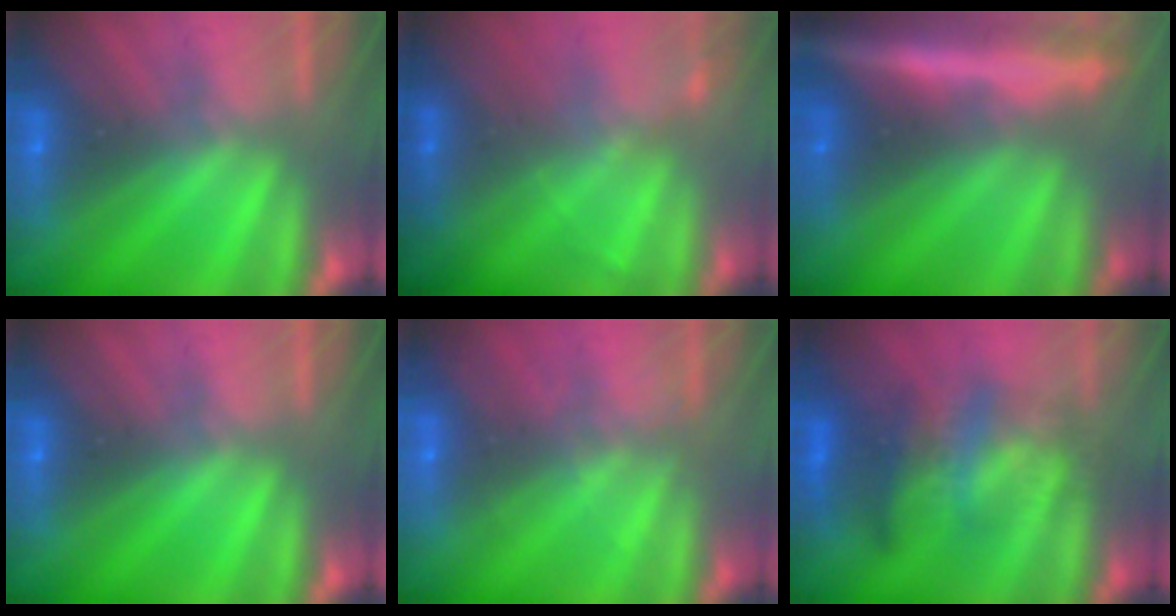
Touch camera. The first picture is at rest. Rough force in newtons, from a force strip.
{"total": 2.3}
{"total": 9.0}
{"total": 0.0}
{"total": 2.0}
{"total": 3.8}